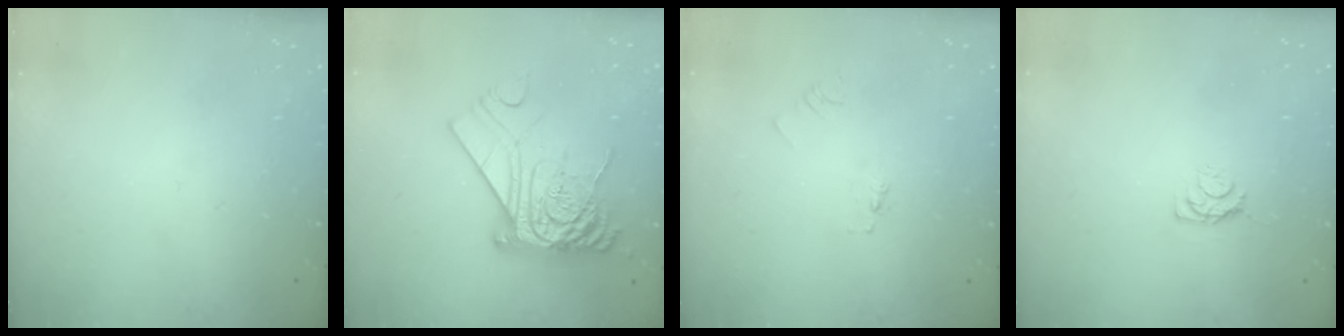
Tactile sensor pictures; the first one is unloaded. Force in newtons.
{"total": 15.8, "press": 15.8, "slide": 1.6}
{"total": 1.8, "press": 1.8, "slide": 0.2}
{"total": 3.4, "press": 3.4, "slide": 0.5}